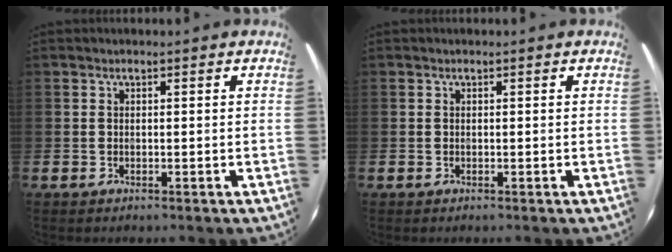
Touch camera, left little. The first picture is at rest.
{"total": 0.0}